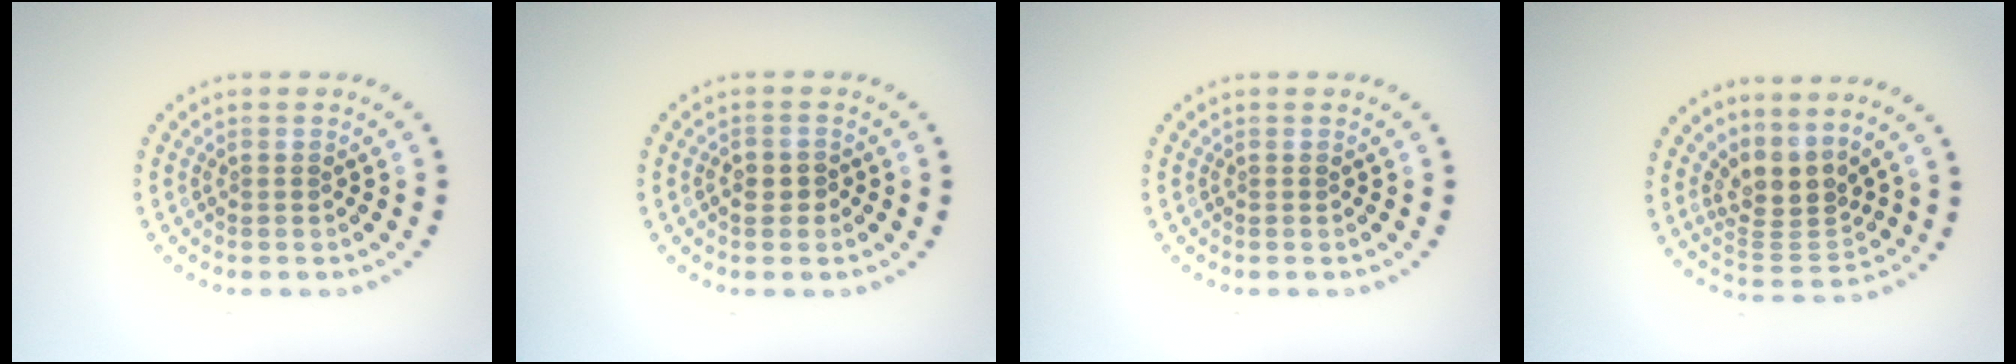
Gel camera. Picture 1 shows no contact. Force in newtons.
{"total": 1.2, "press": 1.2, "slide": 0.4}
{"total": 0.0}
{"total": 3.6, "press": 2.6, "slide": 2.5}